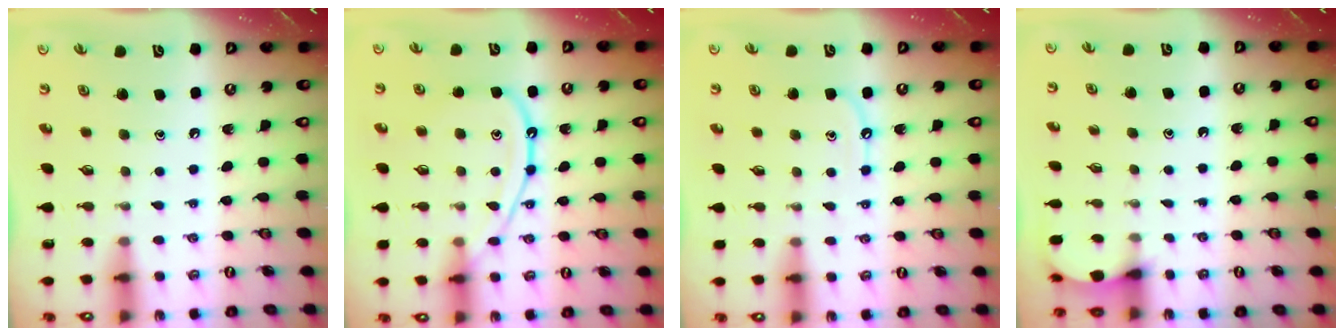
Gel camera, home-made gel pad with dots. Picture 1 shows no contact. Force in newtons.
{"total": 12.2, "press": 12.1, "slide": 0.8}
{"total": 6.9, "press": 6.9, "slide": 0.8}
{"total": 2.8, "press": 2.8, "slide": 0.3}